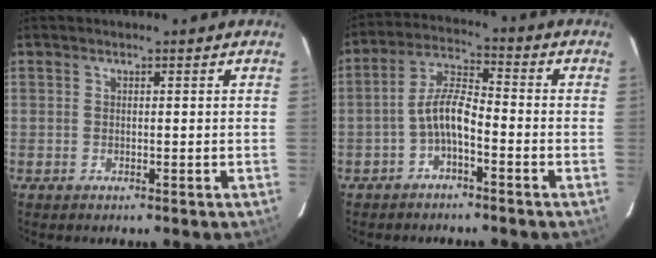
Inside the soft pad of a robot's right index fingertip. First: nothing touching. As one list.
[{"total": 6.1, "force": [-2.9, 1.9, 5.1], "torque": [-0.109, 0.018, -0.055]}]